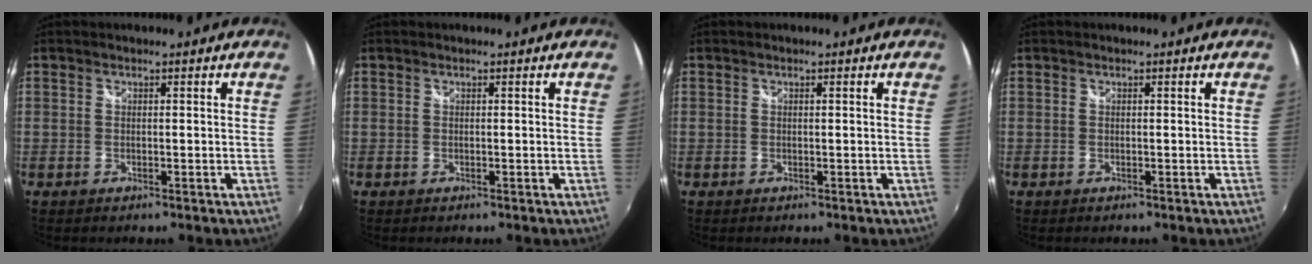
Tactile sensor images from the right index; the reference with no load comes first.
{"total": 0.0}
{"total": 0.0}
{"total": 0.0}